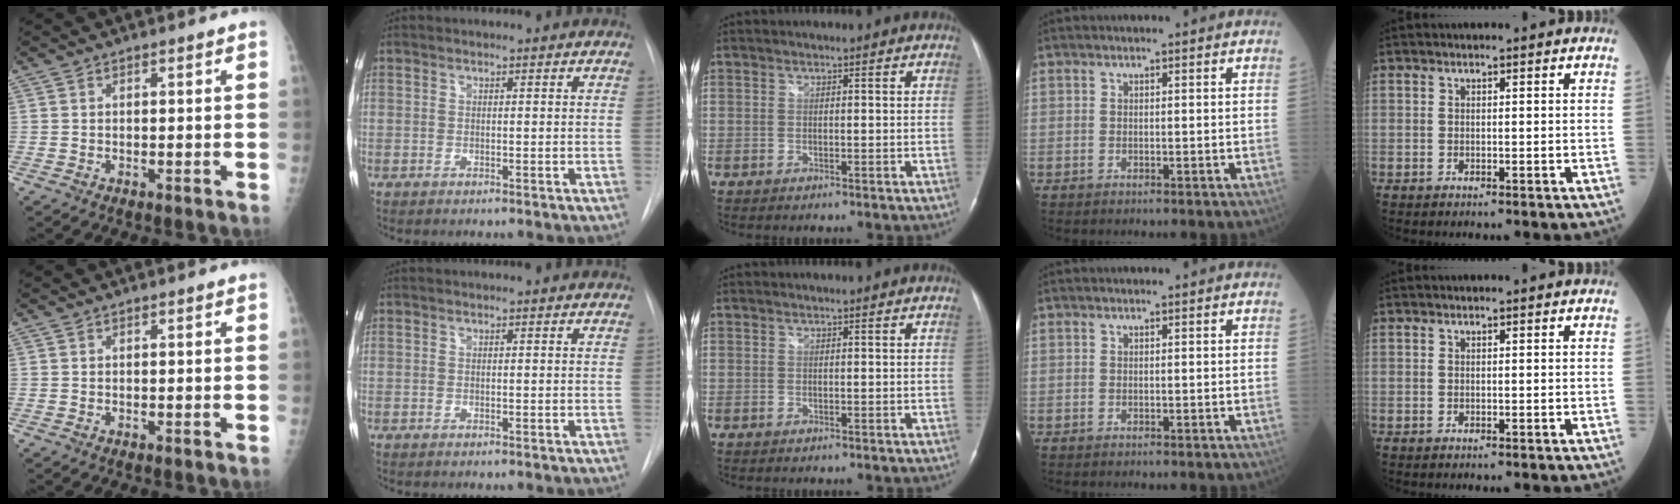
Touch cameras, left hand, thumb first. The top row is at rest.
{}